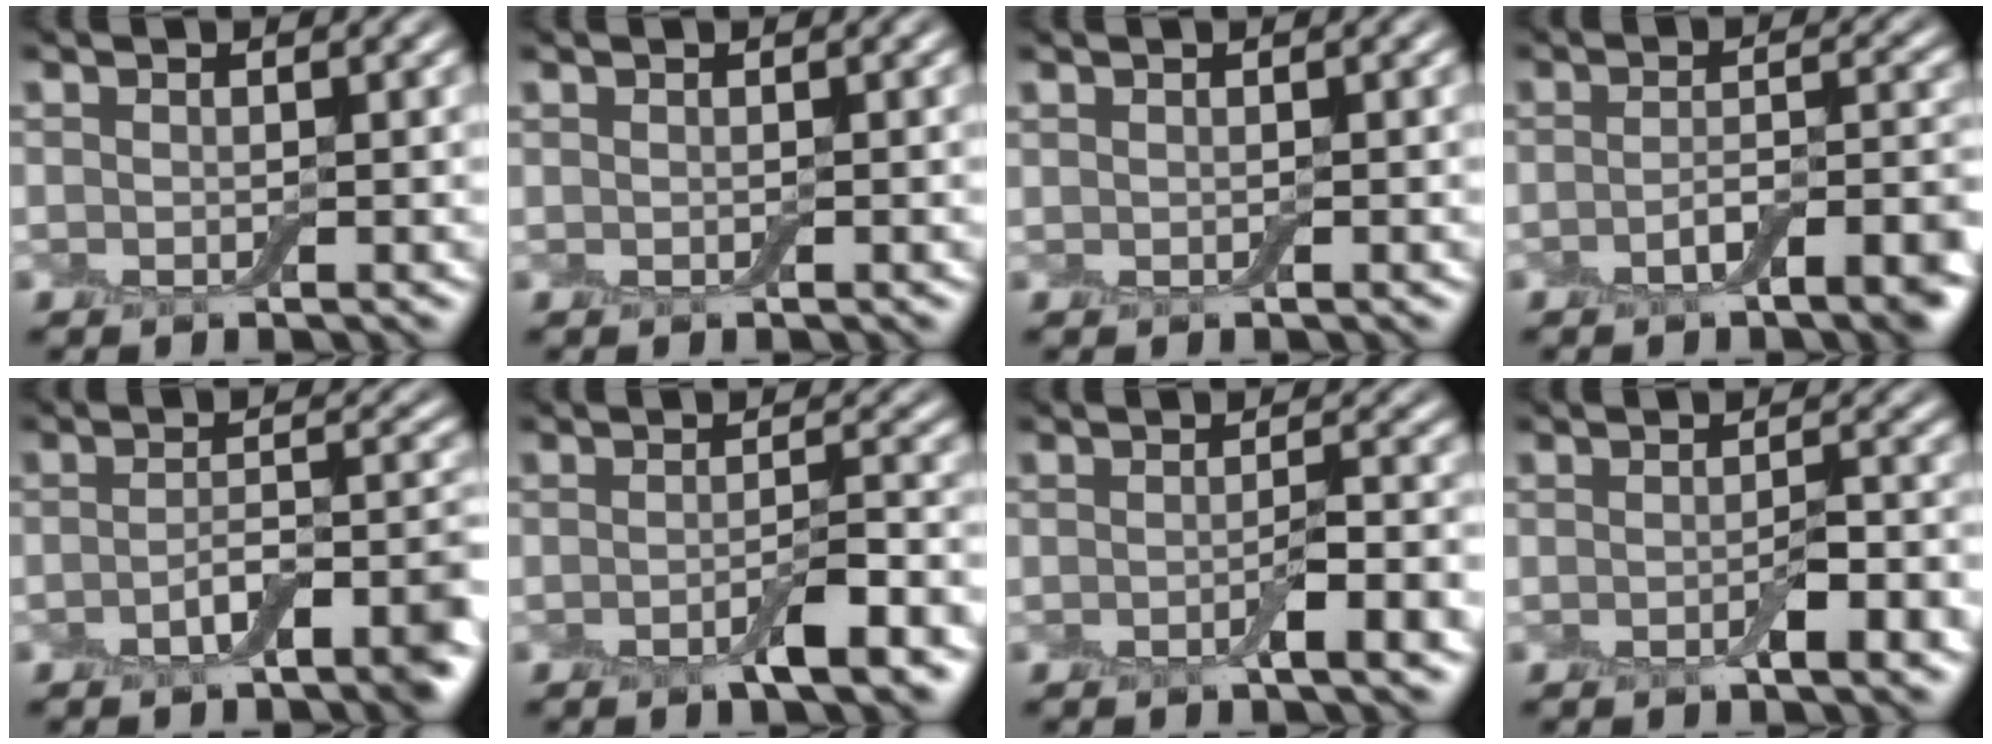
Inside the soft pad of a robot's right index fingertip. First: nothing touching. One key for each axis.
{"total": 0.0}
{"total": 0.0}
{"total": 5.4, "fx": -3.2, "fy": 1.6, "fz": 4.0, "tx": -0.058, "ty": 0.001, "tz": -0.045}
{"total": 5.2, "fx": -2.9, "fy": 1.8, "fz": 4.0, "tx": -0.058, "ty": 0.003, "tz": -0.046}
{"total": 3.7, "fx": -2.1, "fy": 0.7, "fz": 2.9, "tx": -0.050, "ty": -0.002, "tz": -0.034}
{"total": 2.5, "fx": -1.2, "fy": 0.3, "fz": 2.2, "tx": -0.034, "ty": -0.001, "tz": -0.020}
{"total": 2.4, "fx": -1.2, "fy": 0.6, "fz": 2.1, "tx": -0.033, "ty": -0.003, "tz": -0.017}